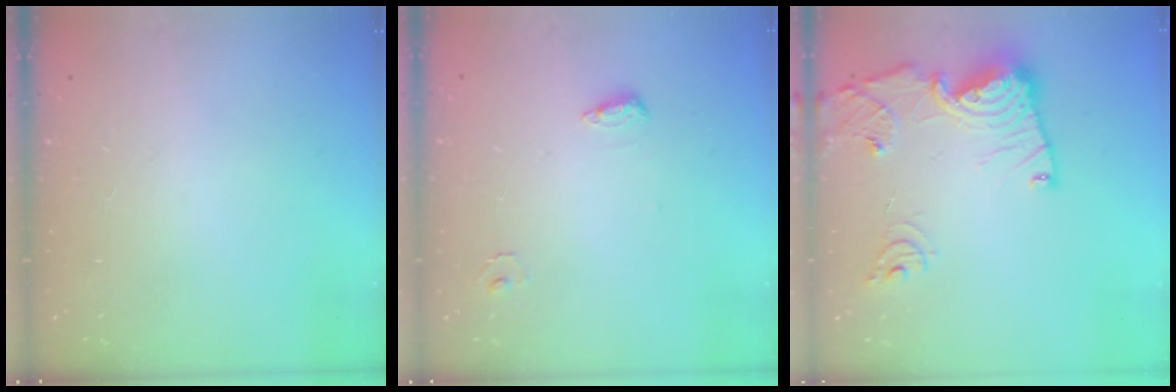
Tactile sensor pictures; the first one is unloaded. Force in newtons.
{"total": 6.2, "press": 6.0, "slide": 1.2}
{"total": 16.7, "press": 16.6, "slide": 1.6}